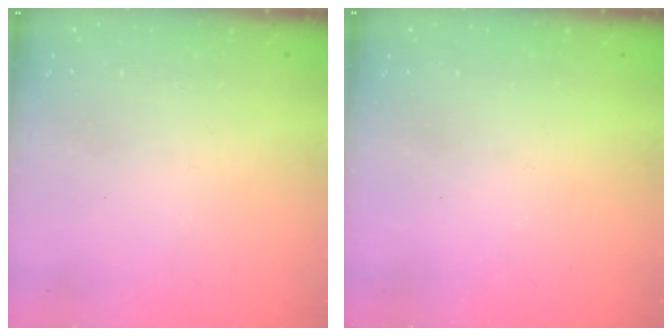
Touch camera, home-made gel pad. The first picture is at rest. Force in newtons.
{"total": 0.0}